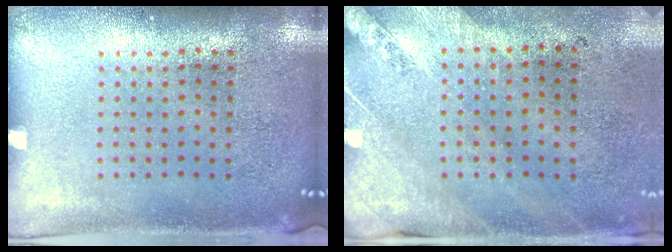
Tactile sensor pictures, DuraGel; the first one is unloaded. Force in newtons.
{"total": 2.5, "press": 2.0, "slide": 1.4}